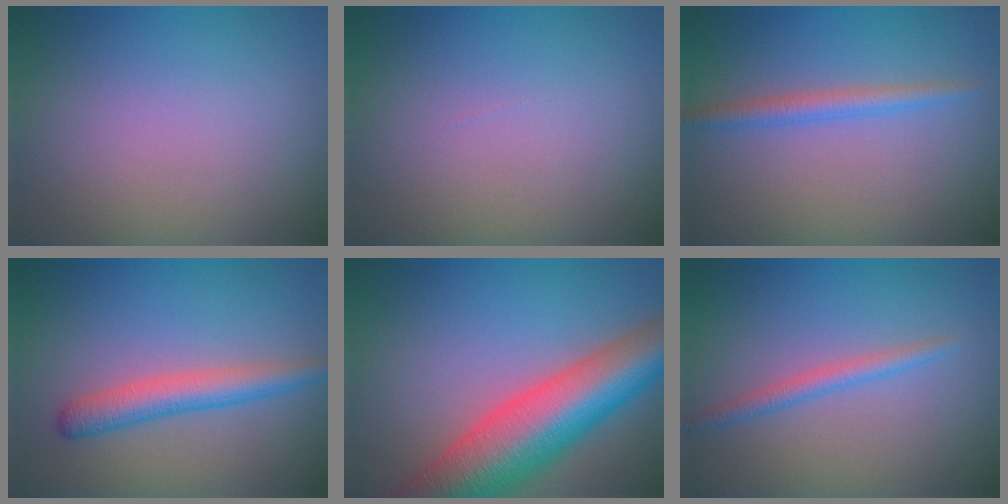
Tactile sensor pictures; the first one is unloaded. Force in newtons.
{"total": 0.0}
{"total": 2.1, "press": 2.1, "slide": 0.0}
{"total": 3.5, "press": 3.5, "slide": 0.1}
{"total": 12.0, "press": 12.0, "slide": 0.8}
{"total": 1.7, "press": 1.7, "slide": 0.1}